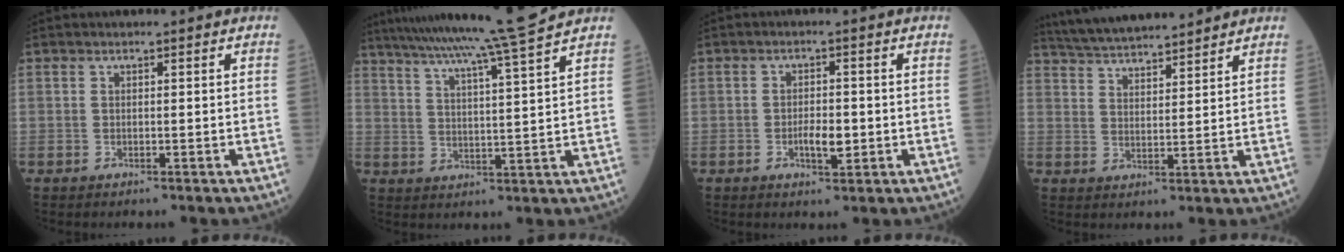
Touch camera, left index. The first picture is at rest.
{"total": 15.0, "force": [12.9, -2.4, 7.4], "torque": [-0.129, -0.020, 0.188]}
{"total": 3.5, "force": [-0.8, 1.2, 3.1], "torque": [-0.059, 0.001, -0.011]}
{"total": 12.3, "force": [11.4, 1.2, 4.5], "torque": [-0.085, 0.026, 0.186]}